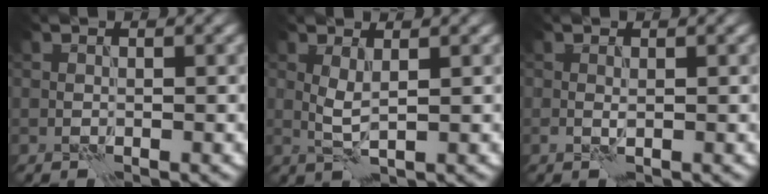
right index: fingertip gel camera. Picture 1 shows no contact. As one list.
[{"total": 1.6, "force": [0.8, 0.1, 1.3], "torque": [-0.034, -0.001, 0.018]}, {"total": 0.6, "force": [0.4, 0.0, 0.3], "torque": [-0.008, -0.003, 0.008]}]